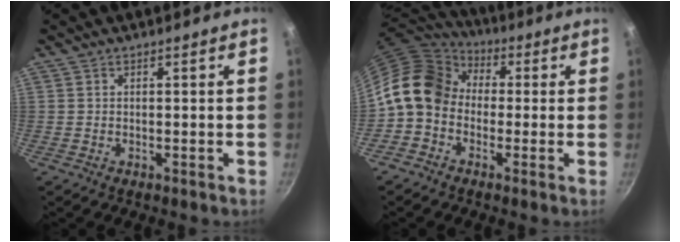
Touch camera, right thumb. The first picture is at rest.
{"total": 13.7, "force": [0.3, 11.0, 8.2], "torque": [-0.124, 0.040, -0.018]}